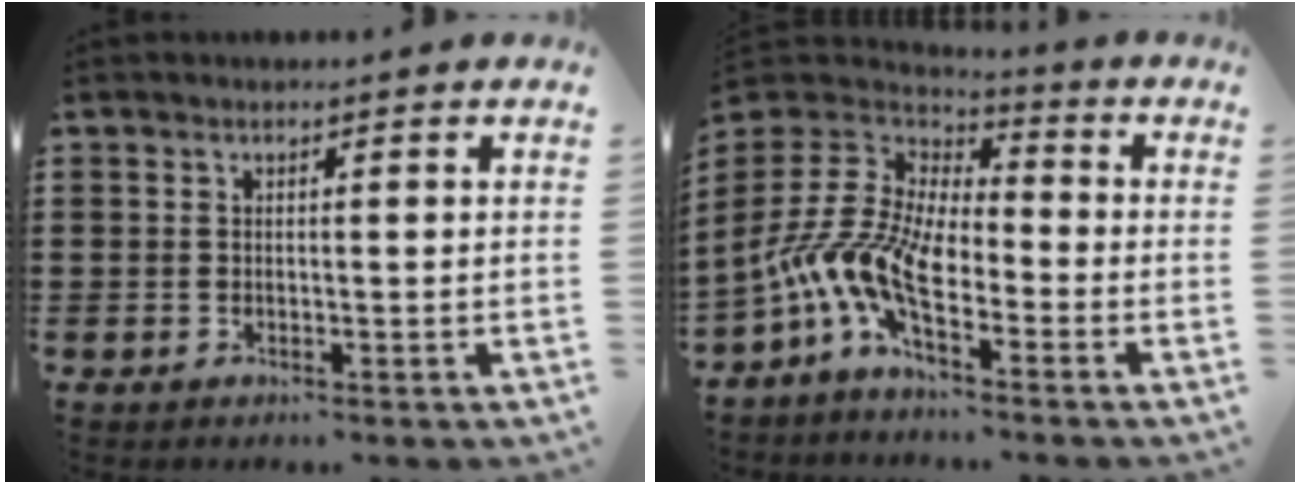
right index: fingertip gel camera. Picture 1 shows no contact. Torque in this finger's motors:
{"motor_torque": [2.14, 0.00, 1.05, 0.21]}